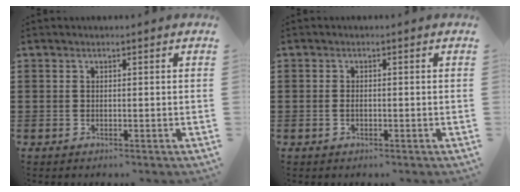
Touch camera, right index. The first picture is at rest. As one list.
[{"total": 1.0, "force": [-0.2, 0.4, 0.9], "torque": [-0.019, -0.002, -0.004]}]